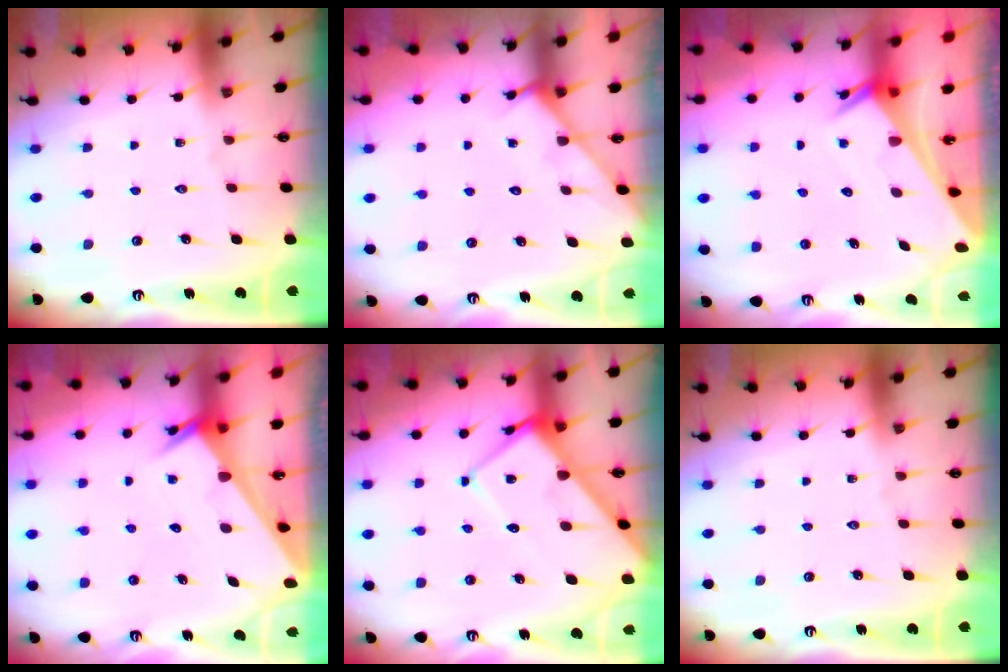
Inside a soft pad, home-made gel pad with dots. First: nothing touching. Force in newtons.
{"total": 4.0, "press": 4.0, "slide": 0.4}
{"total": 2.5, "press": 2.5, "slide": 0.1}
{"total": 2.1, "press": 2.1, "slide": 0.1}
{"total": 11.3, "press": 11.2, "slide": 1.1}
{"total": 0.0}